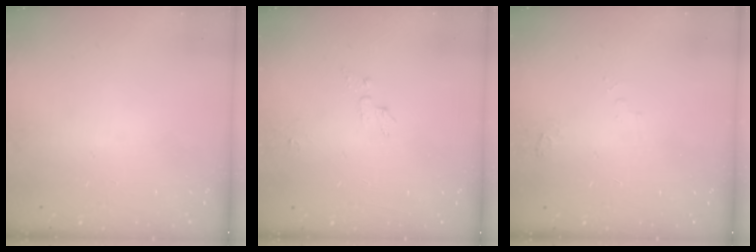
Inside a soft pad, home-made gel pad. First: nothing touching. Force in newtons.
{"total": 3.9, "press": 3.9, "slide": 0.3}
{"total": 3.0, "press": 2.1, "slide": 2.1}